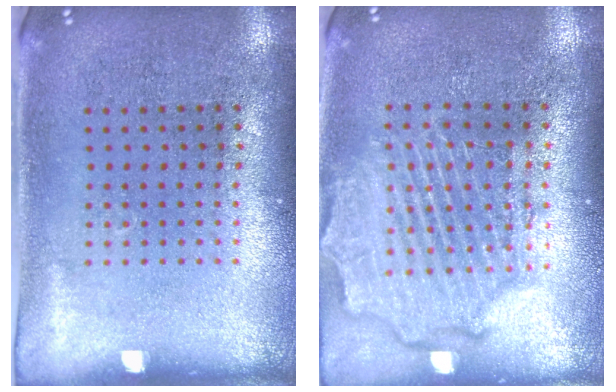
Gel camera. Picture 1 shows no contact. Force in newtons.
{"total": 2.4, "press": 2.2, "slide": 0.9}